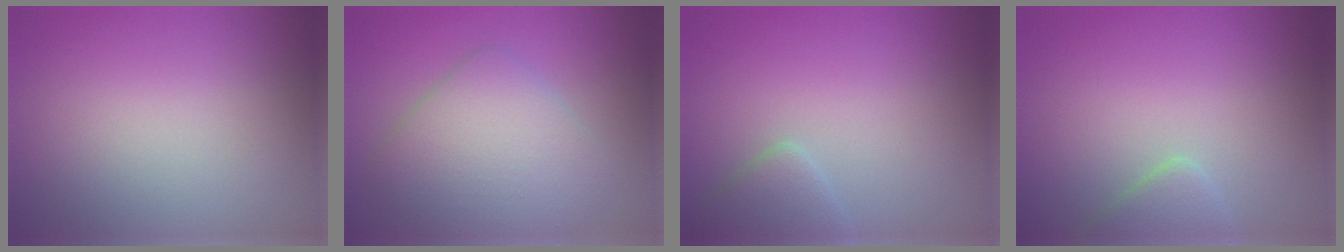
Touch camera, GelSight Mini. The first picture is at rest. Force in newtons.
{"total": 6.2, "press": 6.1, "slide": 0.5}
{"total": 2.4, "press": 2.4, "slide": 0.1}
{"total": 2.1, "press": 2.1, "slide": 0.2}